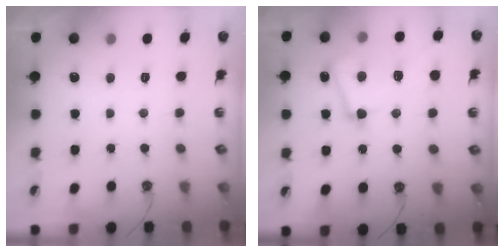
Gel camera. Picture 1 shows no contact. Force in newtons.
{"total": 8.2, "press": 8.1, "slide": 1.5}